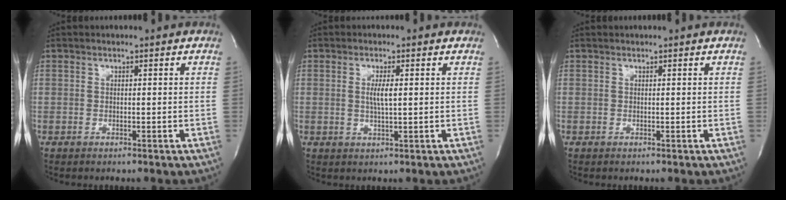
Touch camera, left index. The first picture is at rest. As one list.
[{"total": 2.7, "force": [0.0, 0.1, 2.7], "torque": [-0.055, -0.008, 0.000]}, {"total": 0.0}]